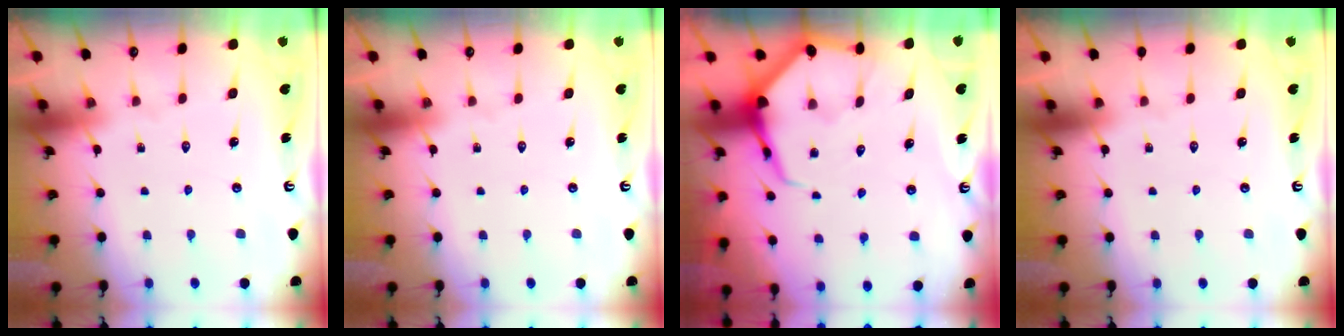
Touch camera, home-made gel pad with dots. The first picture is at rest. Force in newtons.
{"total": 0.0}
{"total": 8.6, "press": 8.5, "slide": 0.9}
{"total": 0.0}